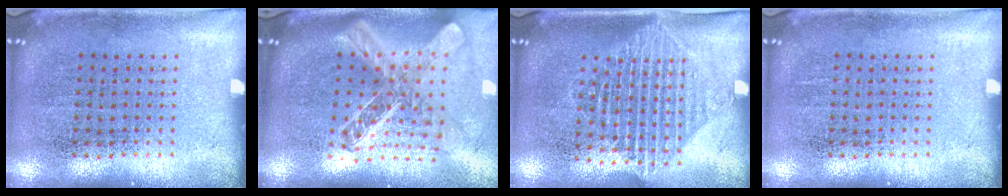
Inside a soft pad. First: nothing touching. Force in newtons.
{"total": 2.6, "press": 1.9, "slide": 1.8}
{"total": 1.4, "press": 1.2, "slide": 0.9}
{"total": 0.0}